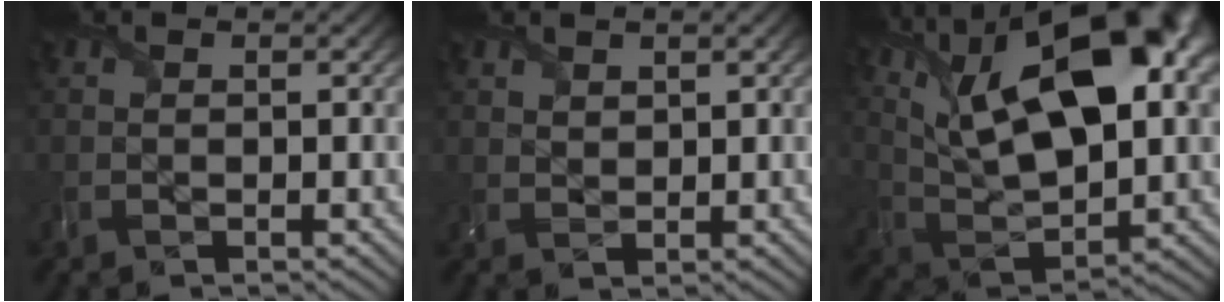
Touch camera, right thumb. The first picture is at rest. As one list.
[{"total": 1.8, "force": [1.4, 1.0, 0.6], "torque": [-0.018, -0.002, 0.033]}, {"total": 20.2, "force": [9.0, 10.0, 15.1], "torque": [-0.276, 0.046, 0.131]}]